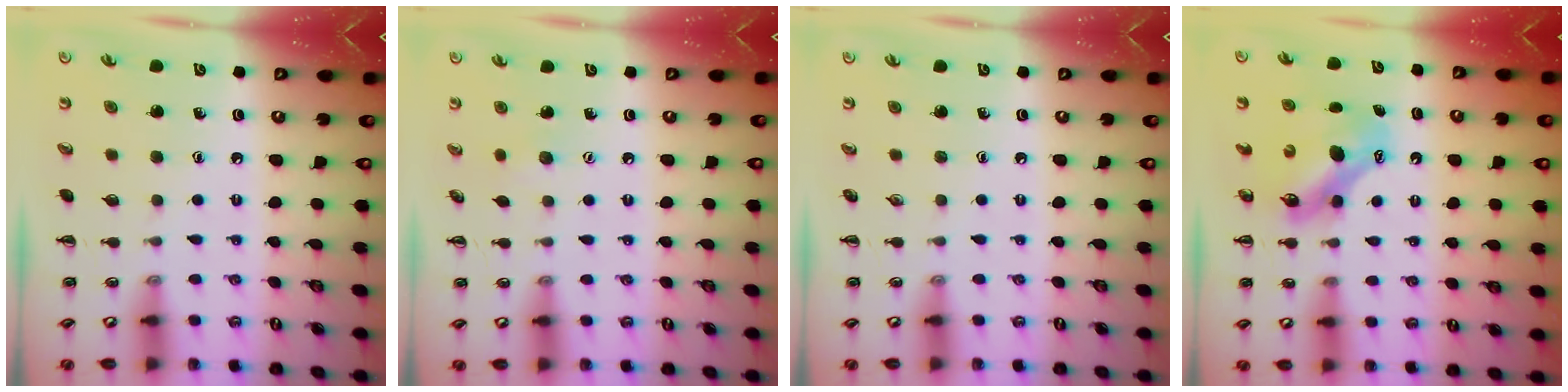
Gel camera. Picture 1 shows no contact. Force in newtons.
{"total": 2.5, "press": 2.4, "slide": 0.6}
{"total": 0.0}
{"total": 8.8, "press": 8.6, "slide": 1.6}